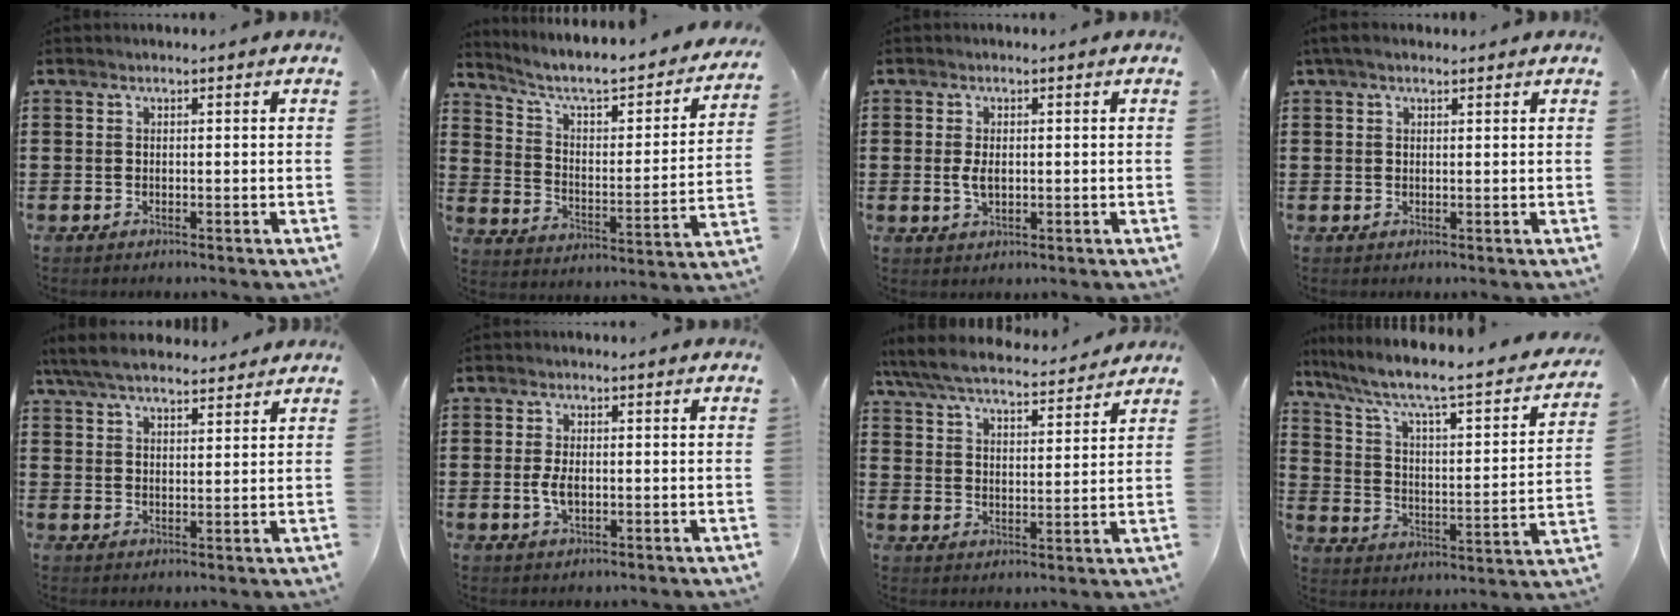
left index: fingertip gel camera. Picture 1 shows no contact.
{"total": 5.3, "force": [4.3, 1.3, 2.8], "torque": [-0.077, -0.039, 0.065]}
{"total": 2.8, "force": [0.0, 1.4, 2.4], "torque": [-0.055, 0.001, -0.002]}
{"total": 1.8, "force": [1.0, 0.6, 1.3], "torque": [-0.027, 0.004, 0.019]}
{"total": 6.0, "force": [5.3, 1.3, 2.4], "torque": [-0.062, -0.009, 0.100]}
{"total": 3.4, "force": [-0.3, 1.7, 2.9], "torque": [-0.063, 0.000, -0.008]}
{"total": 6.7, "force": [6.2, 0.7, 2.2], "torque": [-0.069, -0.036, 0.108]}
{"total": 5.3, "force": [3.2, 1.0, 4.0], "torque": [-0.095, -0.033, 0.041]}